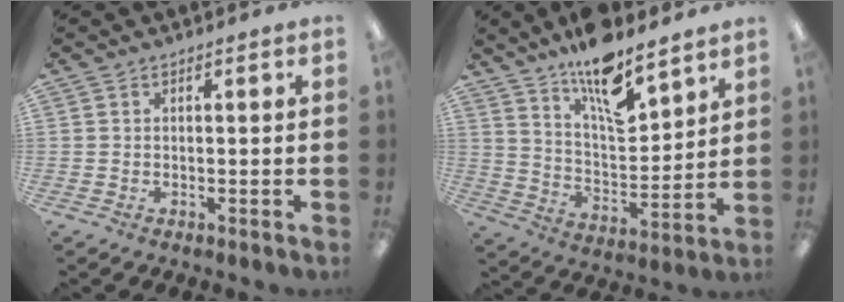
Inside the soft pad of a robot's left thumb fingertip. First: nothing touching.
{"total": 15.1, "force": [11.4, 5.1, 8.5], "torque": [-0.139, -0.071, 0.197]}